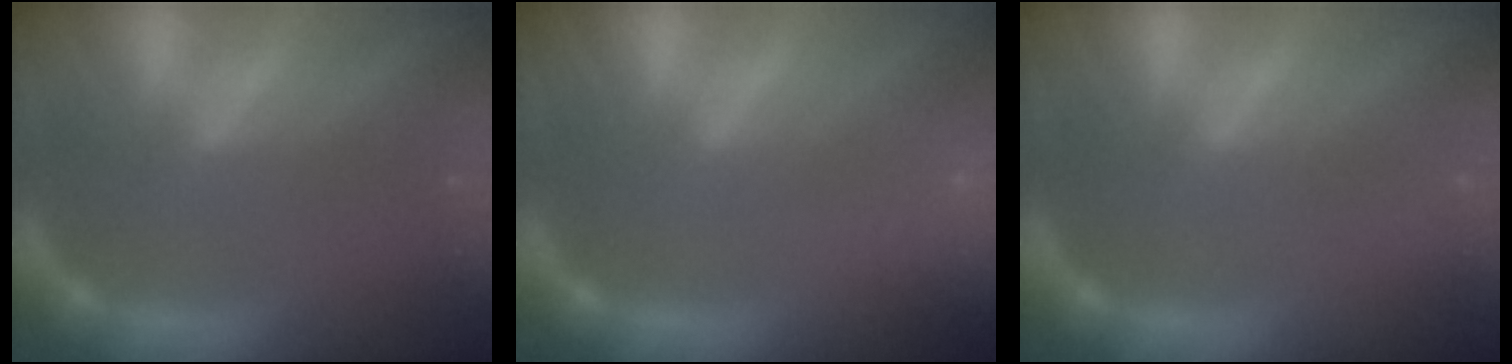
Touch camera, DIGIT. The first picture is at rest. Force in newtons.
{"total": 8.5}
{"total": 1.4}